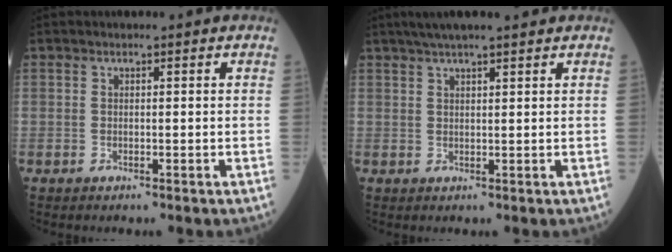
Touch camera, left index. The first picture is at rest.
{"total": 7.3, "force": [5.8, 0.3, 4.3], "torque": [-0.066, 0.033, 0.090]}